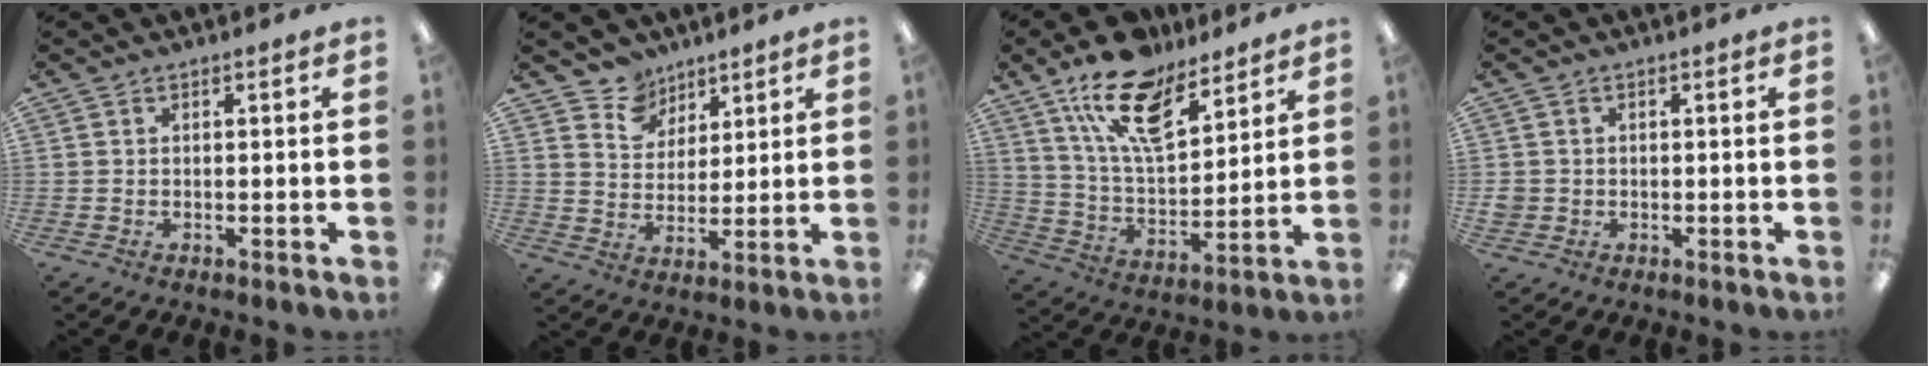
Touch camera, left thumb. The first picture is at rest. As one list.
[{"total": 8.3, "force": [6.2, 5.5, 0.3], "torque": [-0.020, -0.046, 0.119]}, {"total": 16.7, "force": [11.7, 7.4, 9.3], "torque": [-0.172, -0.056, 0.209]}, {"total": 2.2, "force": [-0.1, 2.1, 0.5], "torque": [-0.009, 0.003, -0.002]}]